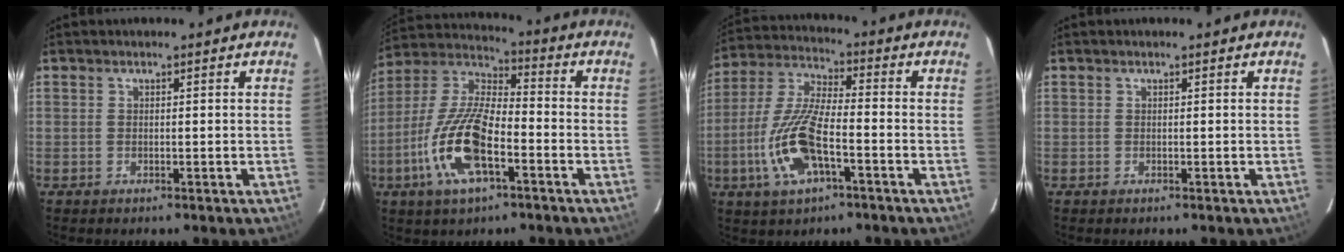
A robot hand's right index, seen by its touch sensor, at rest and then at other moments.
{"total": 16.2, "force": [-6.4, 5.9, 13.8], "torque": [-0.291, -0.008, -0.129]}
{"total": 13.7, "force": [-4.9, 4.6, 12.0], "torque": [-0.259, -0.005, -0.095]}
{"total": 0.0}